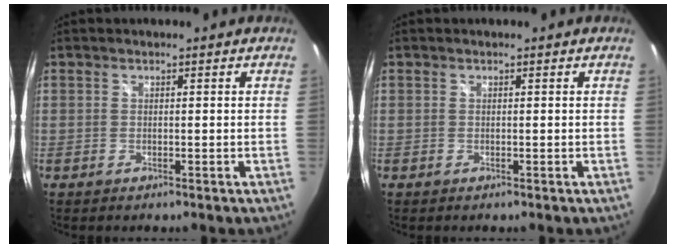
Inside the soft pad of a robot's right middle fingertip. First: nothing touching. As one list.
[{"total": 0.0}]